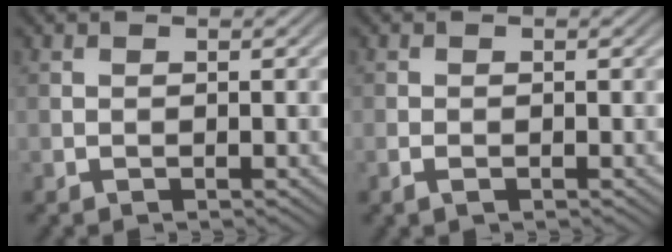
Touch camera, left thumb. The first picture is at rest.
{"total": 1.0, "force": [-0.5, 0.5, 0.7], "torque": [-0.017, 0.000, -0.010]}